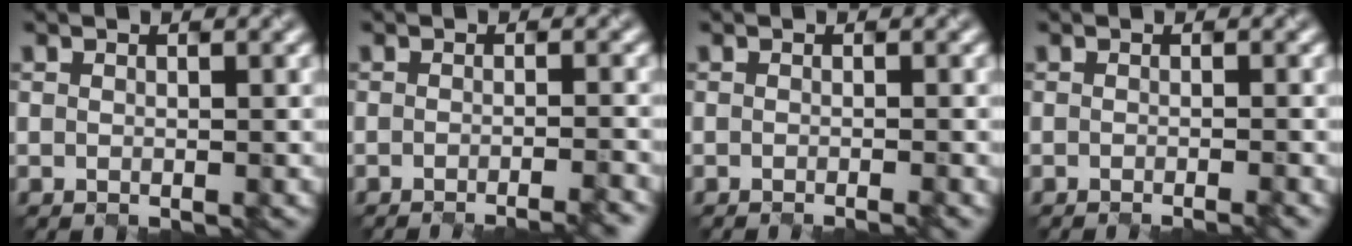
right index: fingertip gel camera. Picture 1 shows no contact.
{"total": 3.9, "force": [-2.2, 1.1, 3.1], "torque": [-0.009, 0.000, -0.020]}
{"total": 1.8, "force": [-0.5, 0.7, 1.5], "torque": [-0.003, 0.002, -0.014]}
{"total": 2.1, "force": [-0.7, 0.9, 1.8], "torque": [0.003, 0.003, -0.014]}